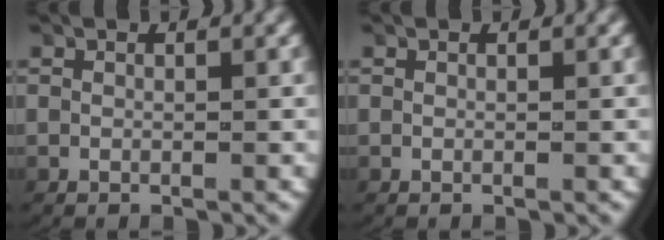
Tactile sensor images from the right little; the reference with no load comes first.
{"total": 0.0}